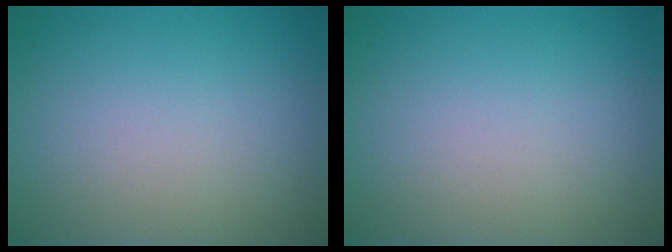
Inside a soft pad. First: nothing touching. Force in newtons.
{"total": 0.0}